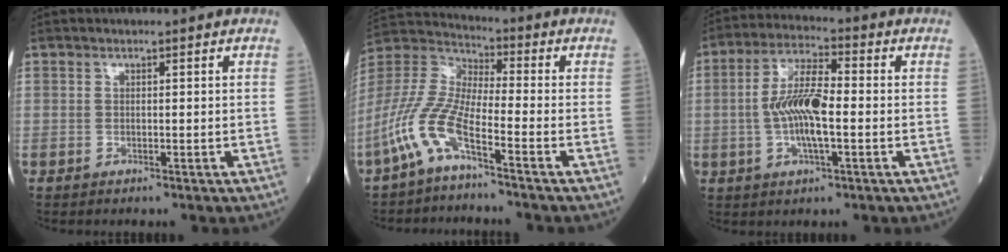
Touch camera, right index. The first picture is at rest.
{"total": 9.9, "force": [-5.6, 1.6, 8.0], "torque": [-0.198, -0.002, -0.123]}
{"total": 9.4, "force": [-0.8, 2.3, 9.1], "torque": [-0.179, 0.008, -0.019]}